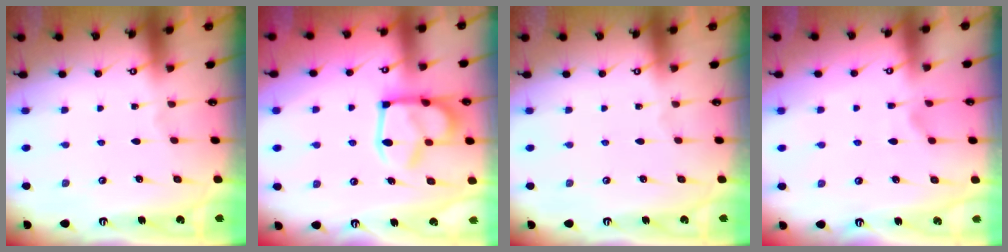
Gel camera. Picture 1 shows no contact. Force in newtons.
{"total": 9.0, "press": 8.9, "slide": 1.5}
{"total": 0.0}
{"total": 1.8, "press": 1.3, "slide": 1.2}